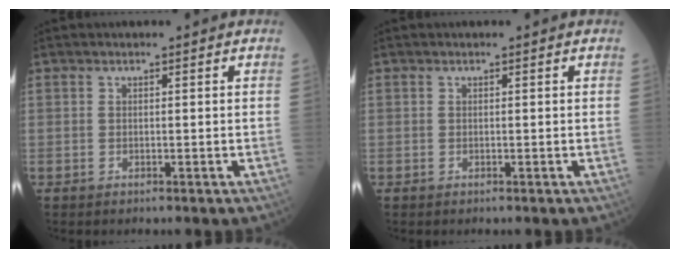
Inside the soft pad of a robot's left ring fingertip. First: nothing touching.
{"total": 0.0}